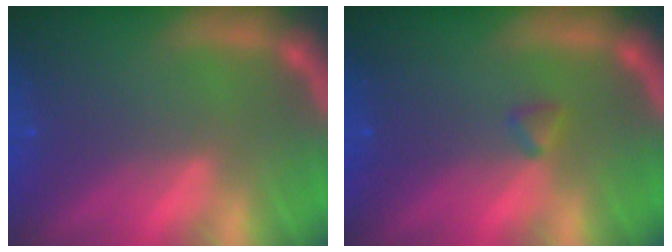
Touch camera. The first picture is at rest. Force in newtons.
{"total": 0.9}